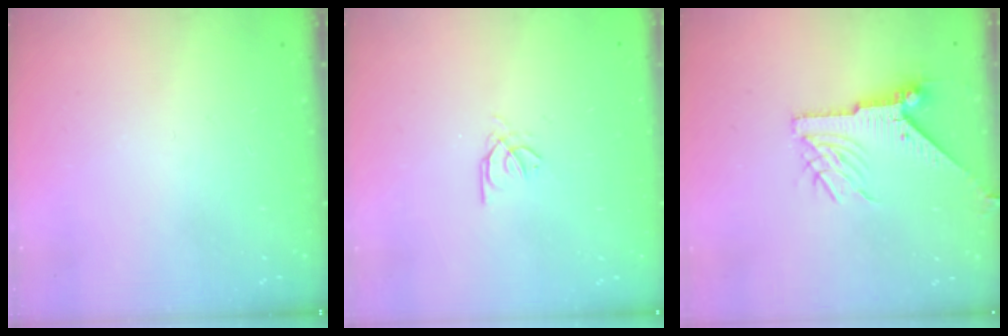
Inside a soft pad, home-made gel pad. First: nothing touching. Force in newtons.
{"total": 0.9, "press": 0.8, "slide": 0.4}
{"total": 9.0, "press": 9.0, "slide": 0.4}